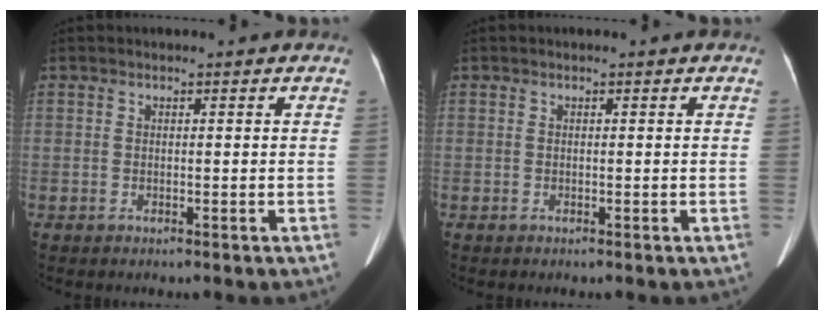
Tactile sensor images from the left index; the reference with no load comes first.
{"total": 0.0}